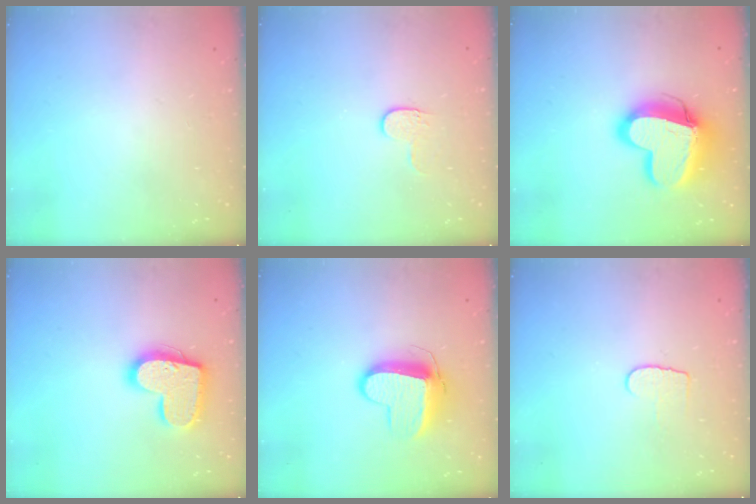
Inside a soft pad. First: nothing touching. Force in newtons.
{"total": 3.9, "press": 3.9, "slide": 0.5}
{"total": 17.7, "press": 17.6, "slide": 1.5}
{"total": 16.4, "press": 16.4, "slide": 1.0}
{"total": 11.1, "press": 11.1, "slide": 0.4}
{"total": 5.7, "press": 5.6, "slide": 0.5}